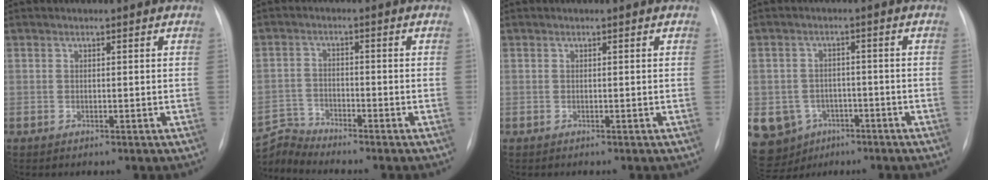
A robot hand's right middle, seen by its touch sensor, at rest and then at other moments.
{"total": 5.1, "force": [-4.8, -1.3, -1.2], "torque": [0.013, -0.002, -0.092]}
{"total": 0.0}
{"total": 12.5, "force": [-5.2, 10.8, 3.7], "torque": [-0.106, 0.015, -0.067]}